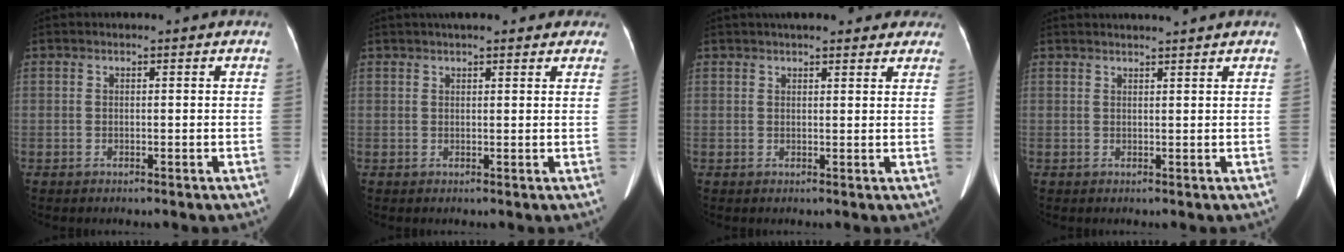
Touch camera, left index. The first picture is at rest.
{"total": 8.2, "force": [6.4, 2.2, 4.5], "torque": [-0.052, 0.026, 0.079]}
{"total": 11.3, "force": [9.5, 3.2, 5.3], "torque": [-0.050, 0.028, 0.110]}
{"total": 3.8, "force": [3.5, -0.6, 1.3], "torque": [-0.017, 0.018, 0.048]}